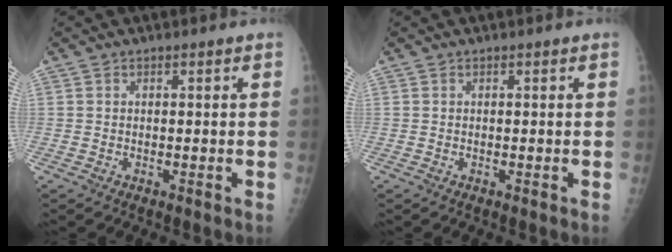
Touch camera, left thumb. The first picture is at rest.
{"total": 0.0}